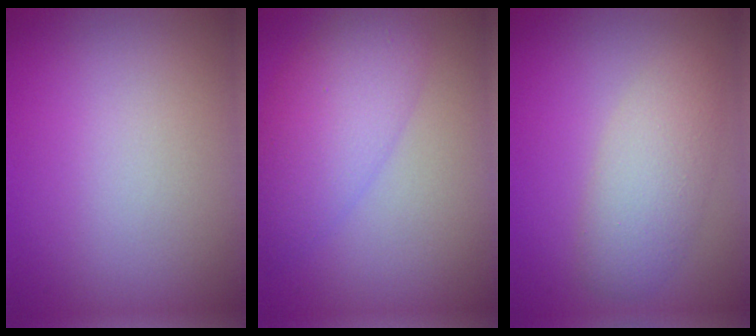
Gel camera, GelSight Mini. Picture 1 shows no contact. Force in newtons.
{"total": 5.5, "press": 5.5, "slide": 0.2}
{"total": 3.6, "press": 3.6, "slide": 0.4}